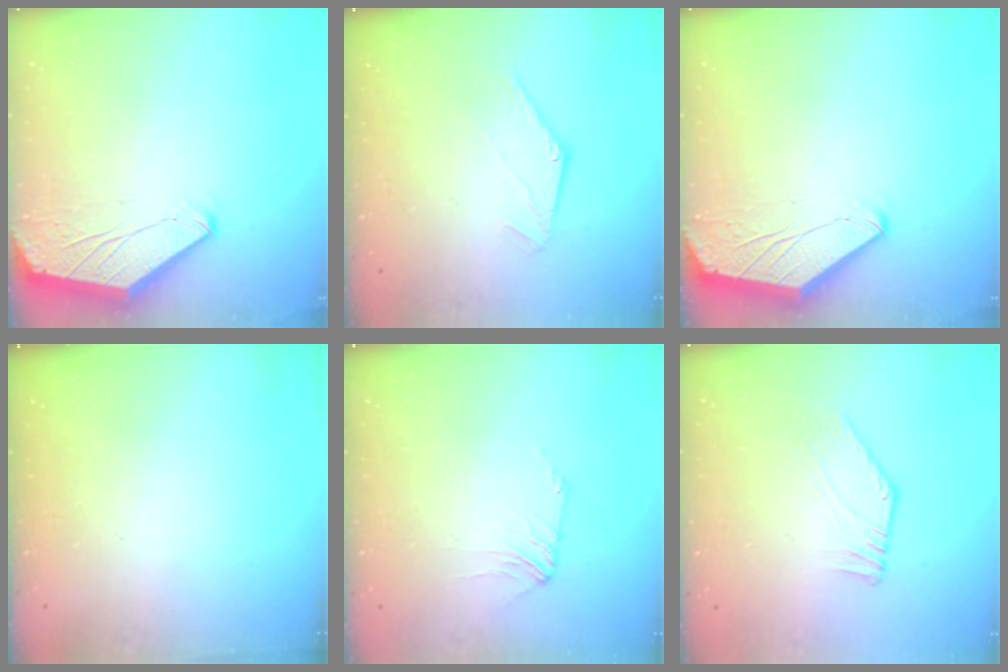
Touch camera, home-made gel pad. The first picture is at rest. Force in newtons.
{"total": 0.0}
{"total": 0.0}
{"total": 0.0}
{"total": 4.7, "press": 4.6, "slide": 0.7}
{"total": 2.7, "press": 2.7, "slide": 0.2}